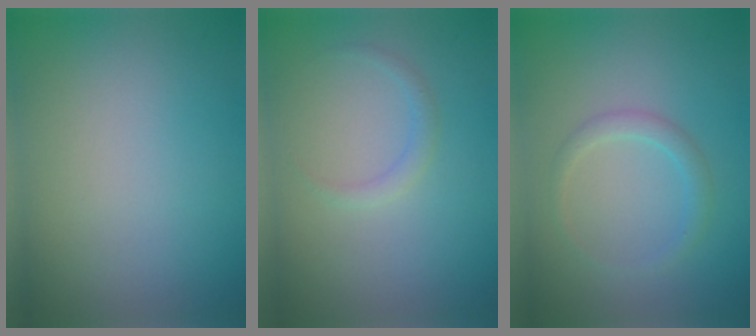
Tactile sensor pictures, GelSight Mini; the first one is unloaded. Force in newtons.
{"total": 1.0, "press": 1.0, "slide": 0.0}
{"total": 1.5, "press": 1.5, "slide": 0.1}